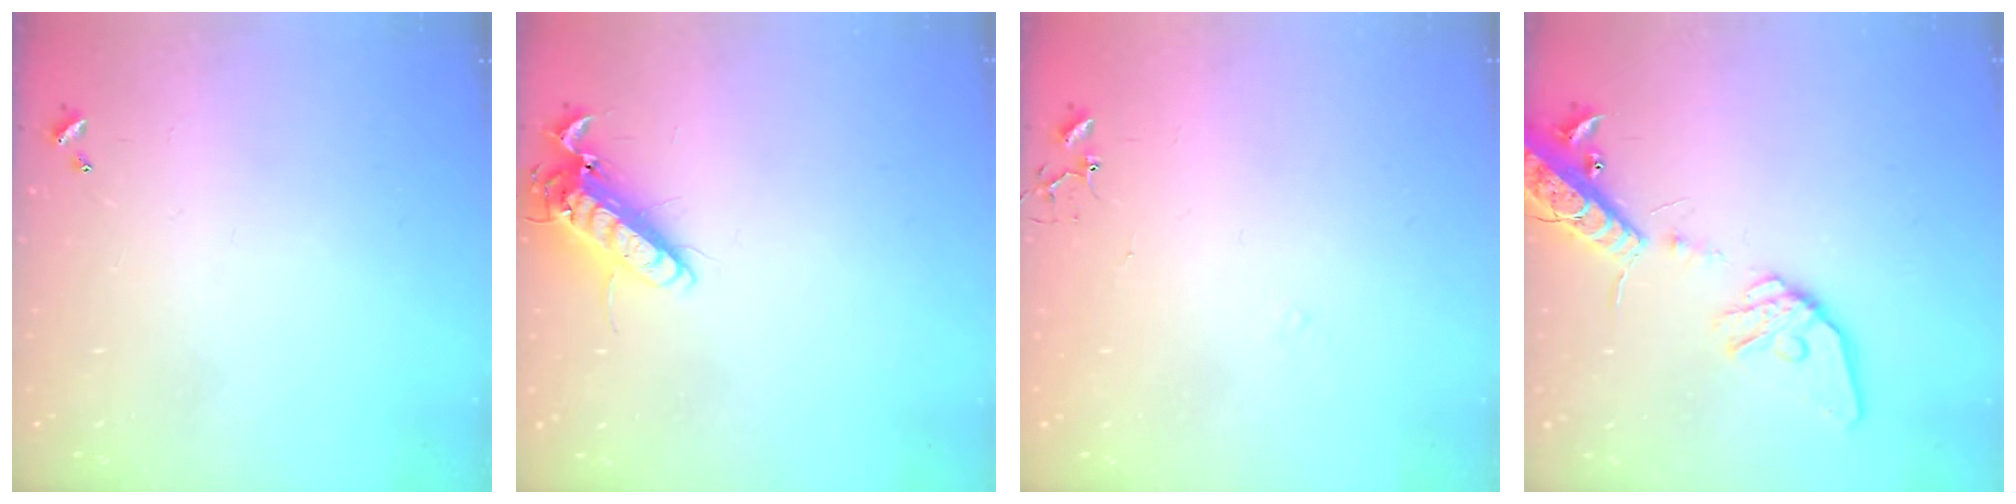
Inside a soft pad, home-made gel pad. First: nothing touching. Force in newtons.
{"total": 12.5, "press": 12.3, "slide": 2.1}
{"total": 5.7, "press": 5.6, "slide": 0.7}
{"total": 18.9, "press": 18.6, "slide": 3.4}